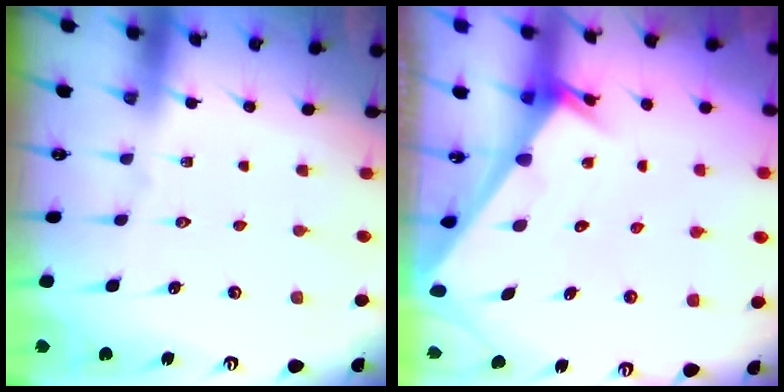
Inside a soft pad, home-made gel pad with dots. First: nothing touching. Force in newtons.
{"total": 2.0, "press": 2.0, "slide": 0.2}